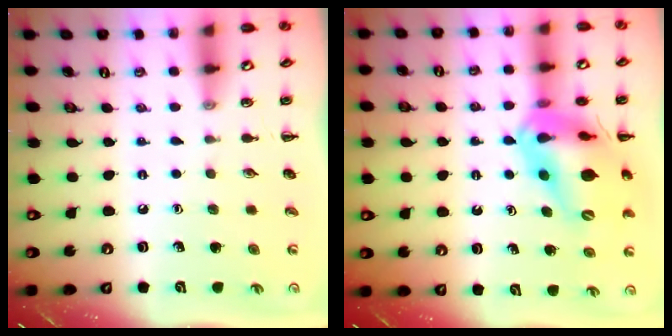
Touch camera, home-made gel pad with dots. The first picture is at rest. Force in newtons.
{"total": 19.2, "press": 18.8, "slide": 3.9}